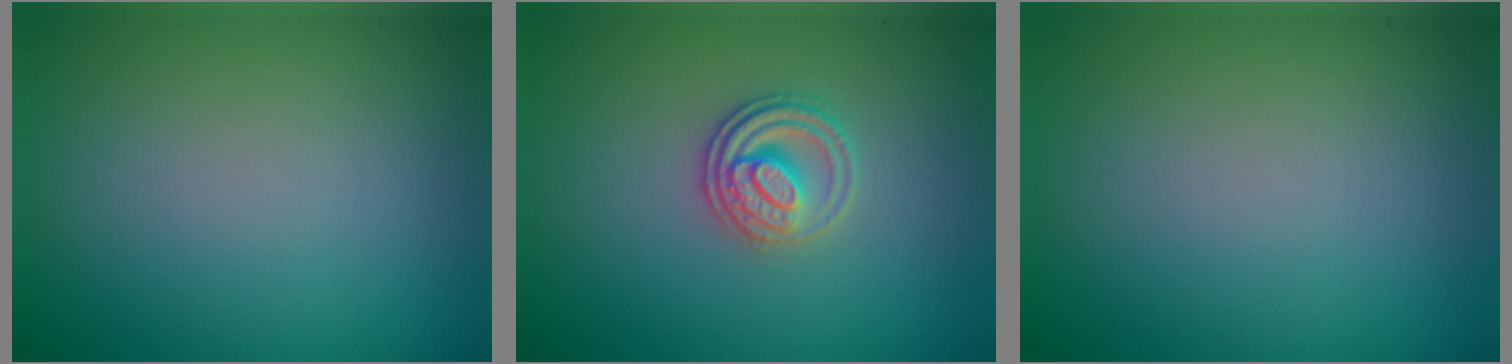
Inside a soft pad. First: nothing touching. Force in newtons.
{"total": 2.7, "press": 2.5, "slide": 0.9}
{"total": 0.0}